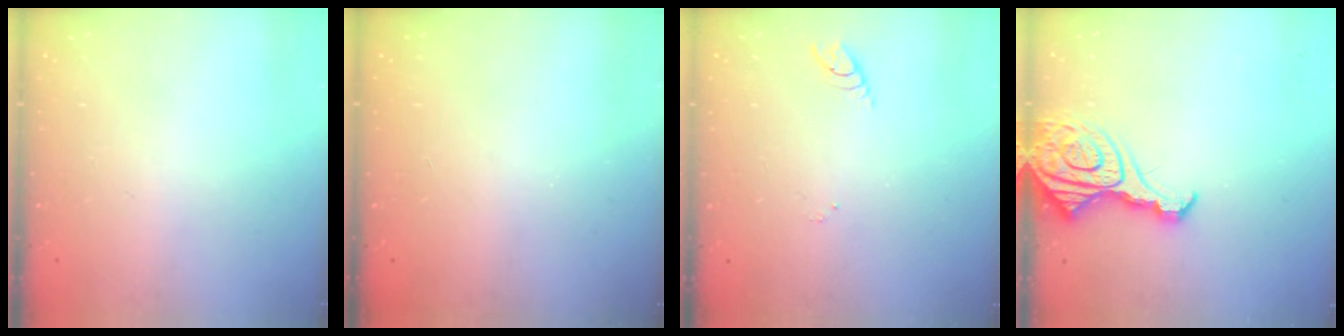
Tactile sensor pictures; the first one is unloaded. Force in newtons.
{"total": 0.0}
{"total": 3.0, "press": 3.0, "slide": 0.3}
{"total": 15.1, "press": 15.0, "slide": 1.7}